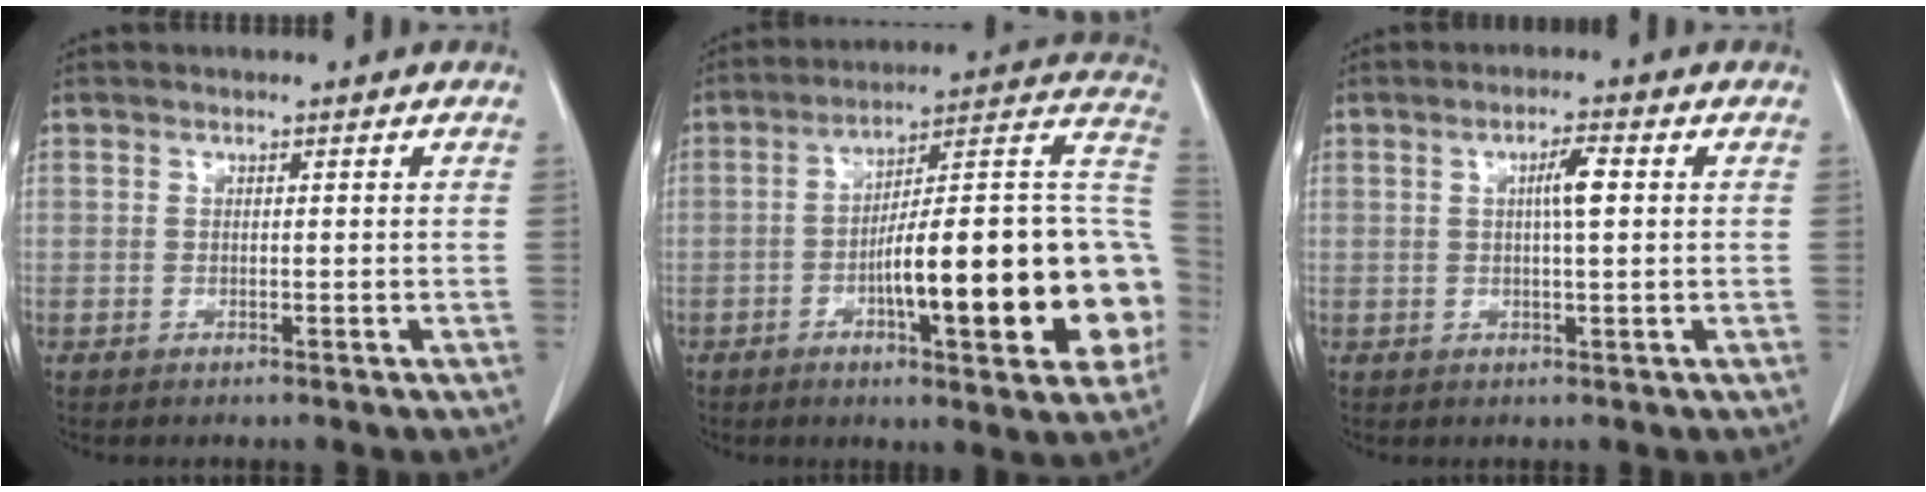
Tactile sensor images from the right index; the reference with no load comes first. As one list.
[{"total": 23.9, "force": [-5.5, 4.3, 22.9], "torque": [-0.253, 0.031, -0.069]}, {"total": 3.5, "force": [0.6, 0.2, 3.5], "torque": [-0.060, 0.003, 0.009]}]